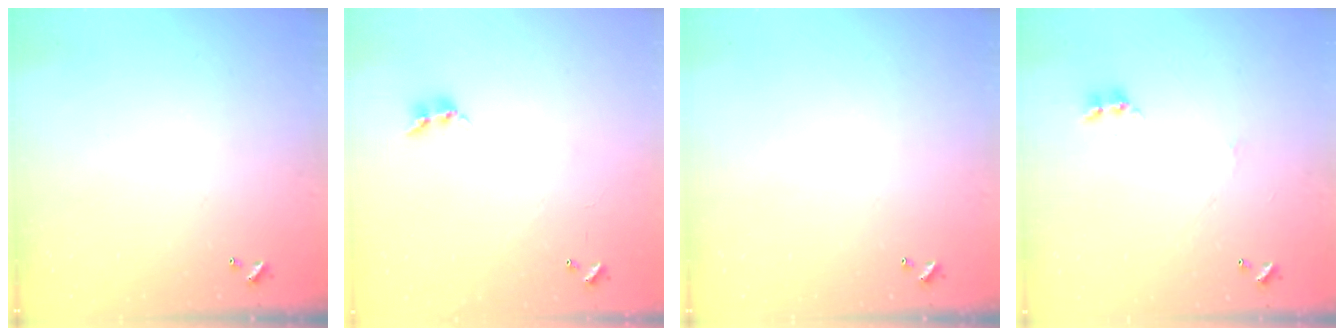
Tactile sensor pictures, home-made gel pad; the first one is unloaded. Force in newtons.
{"total": 5.9, "press": 5.9, "slide": 0.4}
{"total": 0.0}
{"total": 0.9, "press": 0.8, "slide": 0.4}